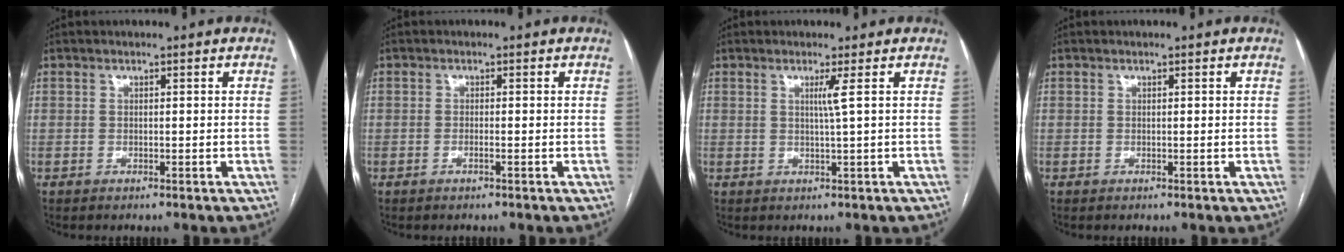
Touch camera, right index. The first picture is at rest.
{"total": 0.8, "force": [-0.4, 0.0, 0.7], "torque": [-0.016, 0.000, -0.007]}
{"total": 1.9, "force": [0.6, -0.9, 1.6], "torque": [-0.030, -0.005, 0.012]}
{"total": 0.0}